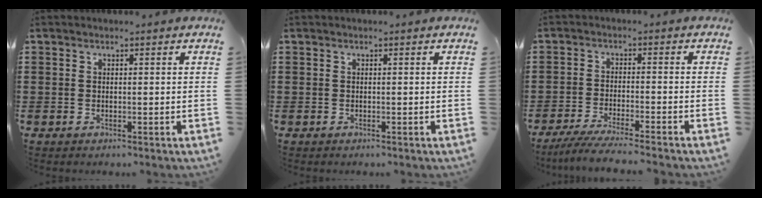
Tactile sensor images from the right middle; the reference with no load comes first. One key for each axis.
{"total": 0.0}
{"total": 4.1, "fx": -3.7, "fy": -0.3, "fz": 1.8, "tx": -0.043, "ty": -0.015, "tz": -0.074}